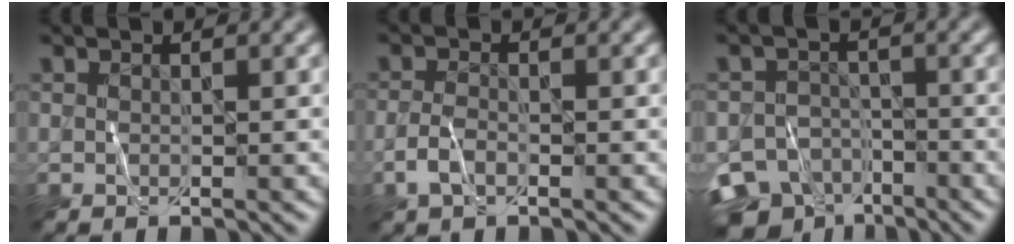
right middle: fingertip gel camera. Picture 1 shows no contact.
{"total": 2.0, "force": [-0.9, 1.0, 1.5], "torque": [-0.032, 0.002, -0.024]}
{"total": 9.5, "force": [-7.1, 5.8, 2.8], "torque": [-0.035, -0.017, -0.116]}